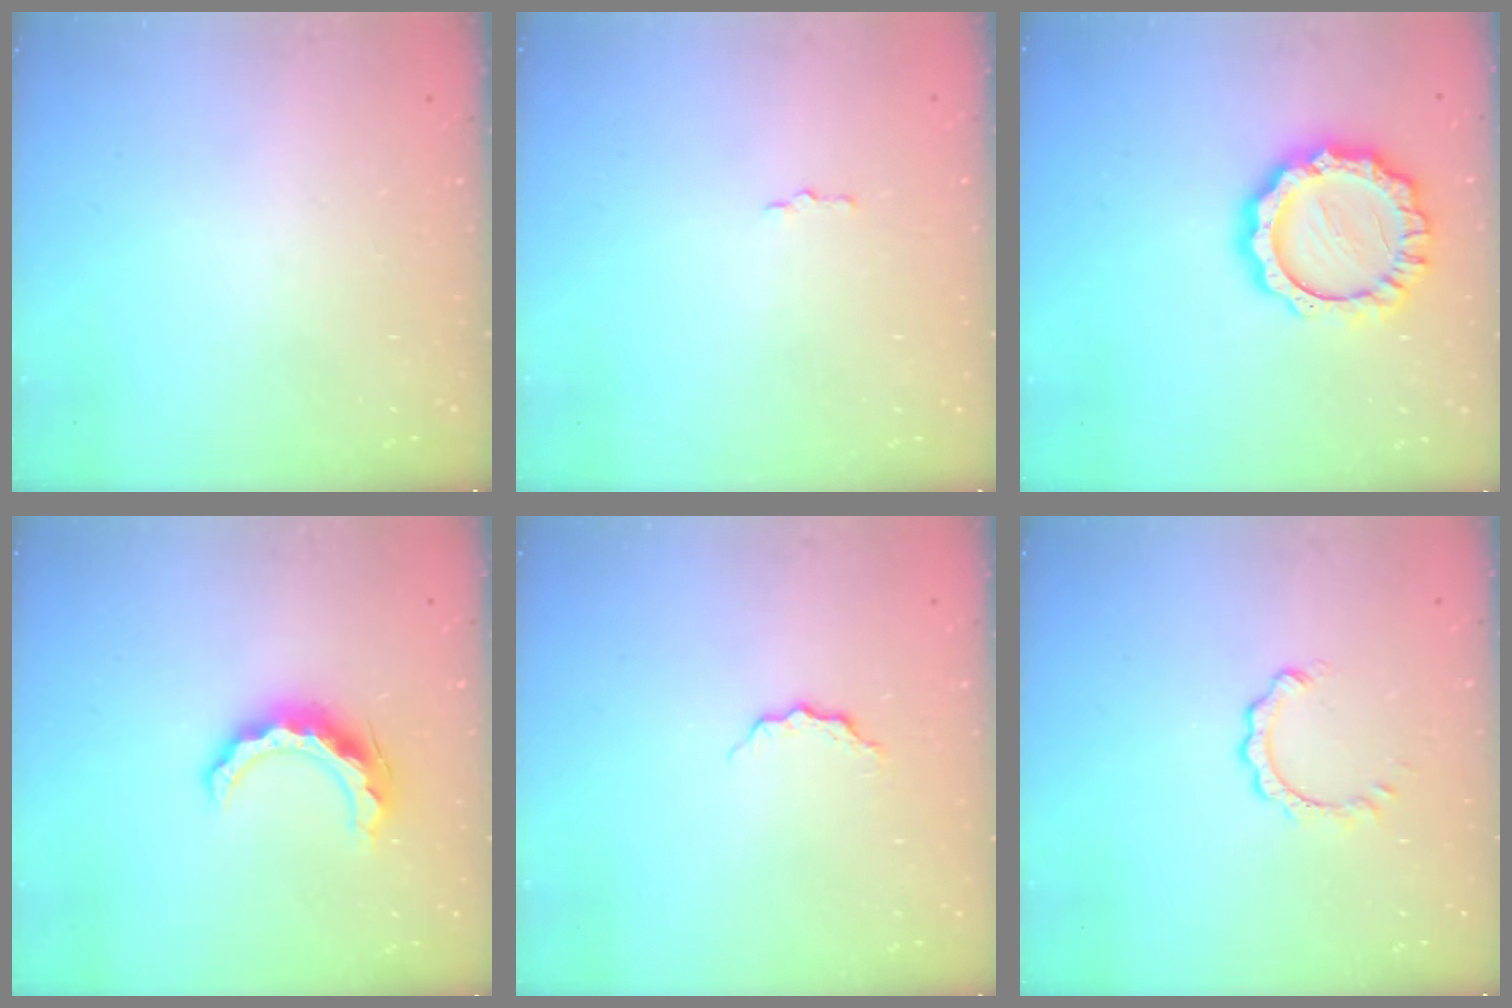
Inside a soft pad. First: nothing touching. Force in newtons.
{"total": 1.5, "press": 1.5, "slide": 0.2}
{"total": 12.9, "press": 12.9, "slide": 1.1}
{"total": 11.7, "press": 11.7, "slide": 1.1}
{"total": 5.0, "press": 5.0, "slide": 0.5}
{"total": 1.9, "press": 1.9, "slide": 0.2}